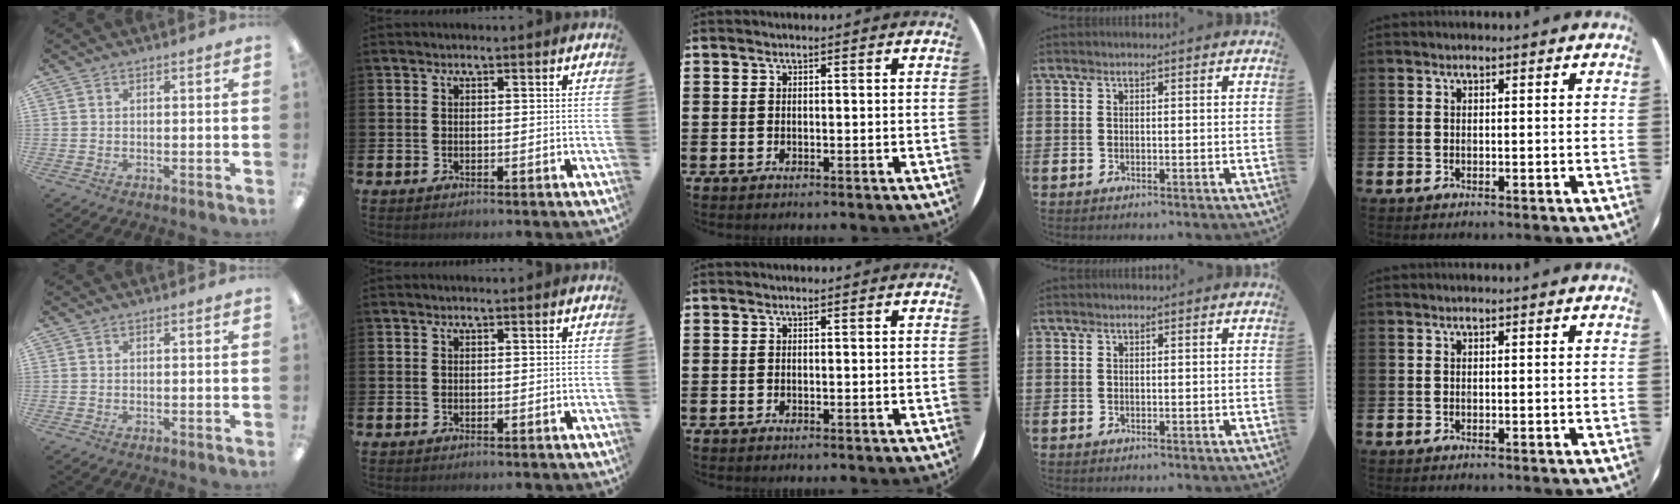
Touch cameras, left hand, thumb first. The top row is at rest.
{}